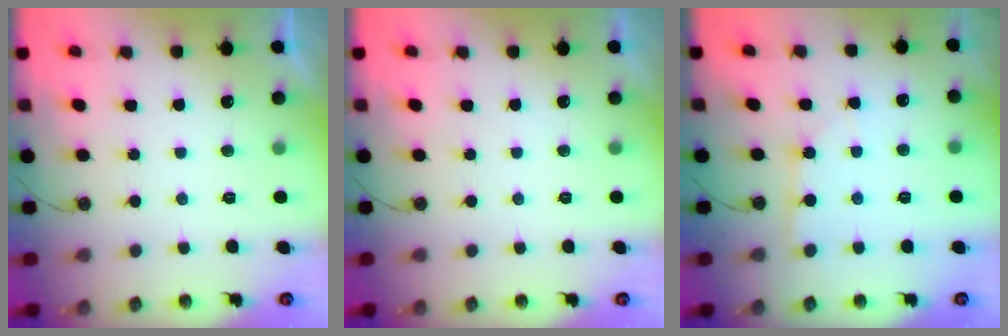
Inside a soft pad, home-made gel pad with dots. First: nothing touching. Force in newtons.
{"total": 0.0}
{"total": 2.4, "press": 2.4, "slide": 0.2}